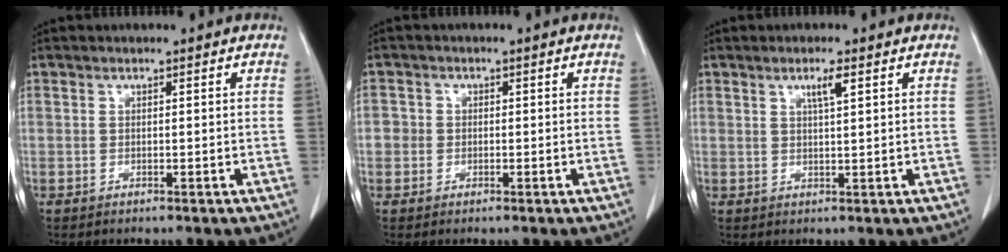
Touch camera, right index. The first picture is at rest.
{"total": 2.1, "force": [-0.3, 2.1, 0.4], "torque": [0.005, 0.009, -0.007]}
{"total": 2.6, "force": [1.3, 0.0, 2.2], "torque": [-0.042, -0.001, 0.023]}